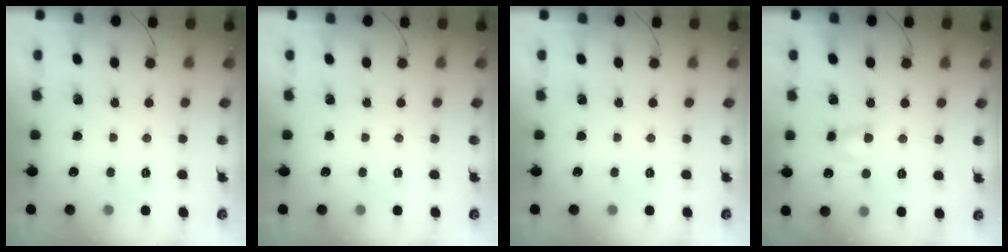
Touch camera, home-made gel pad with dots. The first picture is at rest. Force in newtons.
{"total": 0.0}
{"total": 0.0}
{"total": 3.8, "press": 3.7, "slide": 0.6}